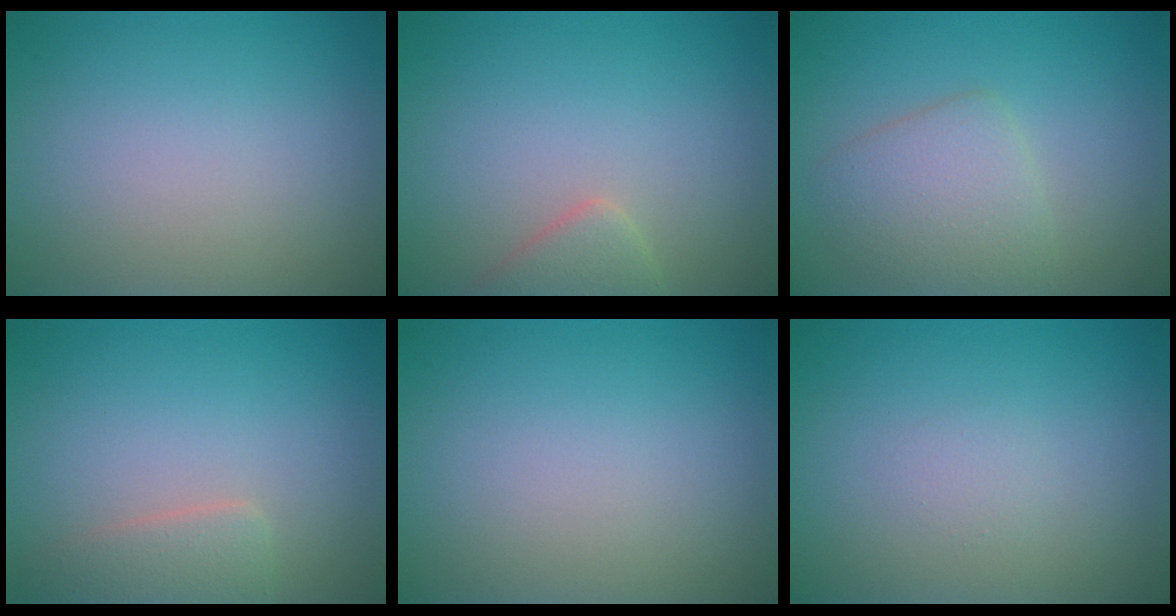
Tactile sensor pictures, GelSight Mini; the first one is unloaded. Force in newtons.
{"total": 2.1, "press": 2.1, "slide": 0.2}
{"total": 3.4, "press": 3.4, "slide": 0.1}
{"total": 2.2, "press": 2.2, "slide": 0.1}
{"total": 0.0}
{"total": 0.7, "press": 0.7, "slide": 0.1}